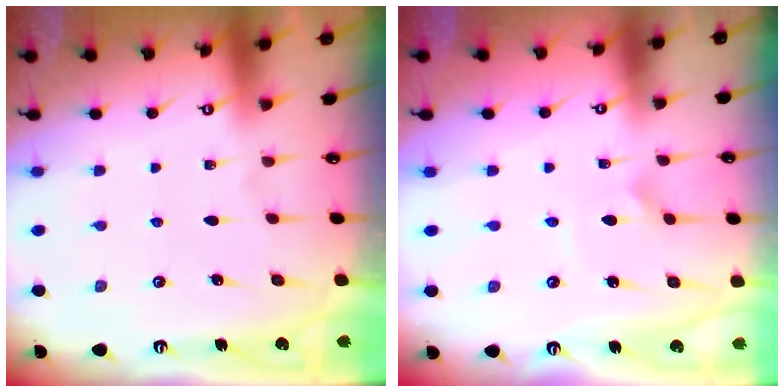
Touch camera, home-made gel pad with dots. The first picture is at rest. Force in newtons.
{"total": 2.4, "press": 2.4, "slide": 0.2}